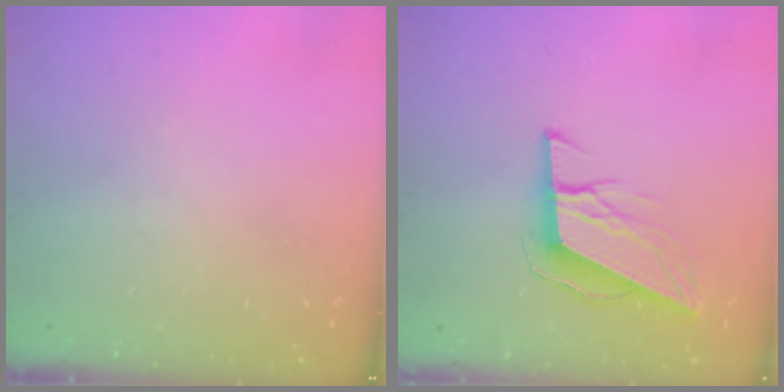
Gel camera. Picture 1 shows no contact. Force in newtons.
{"total": 9.9, "press": 9.5, "slide": 2.7}